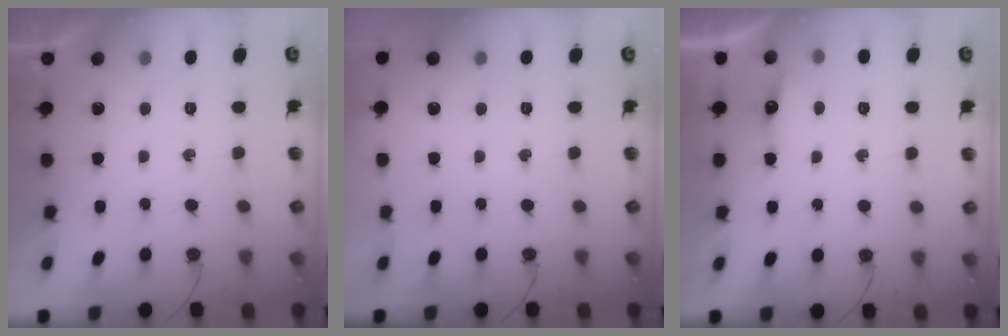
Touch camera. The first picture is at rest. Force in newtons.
{"total": 0.0}
{"total": 3.9, "press": 3.8, "slide": 0.7}